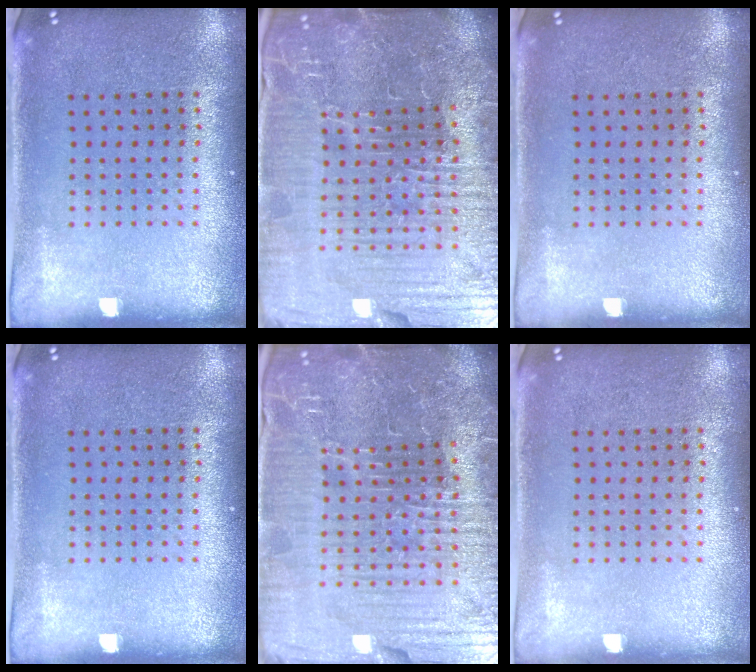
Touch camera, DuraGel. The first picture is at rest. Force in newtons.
{"total": 6.9, "press": 6.3, "slide": 2.9}
{"total": 0.0}
{"total": 0.0}
{"total": 7.4, "press": 6.6, "slide": 3.4}
{"total": 0.0}